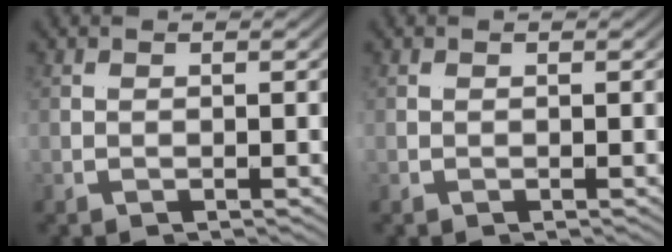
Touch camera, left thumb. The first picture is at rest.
{"total": 0.0}